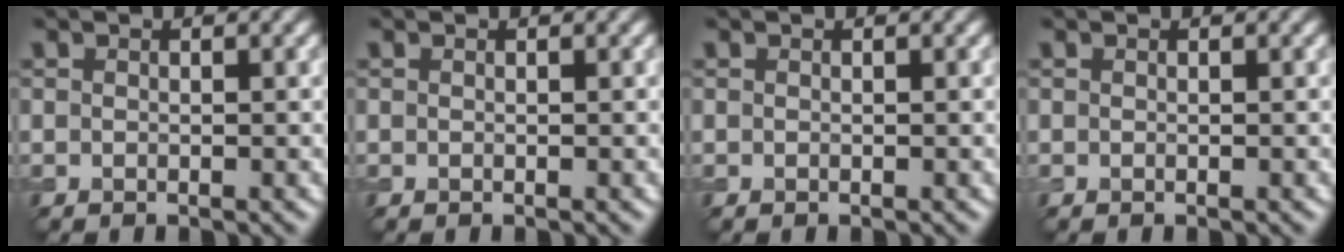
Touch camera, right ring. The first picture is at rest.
{"total": 0.0}
{"total": 0.0}
{"total": 0.0}